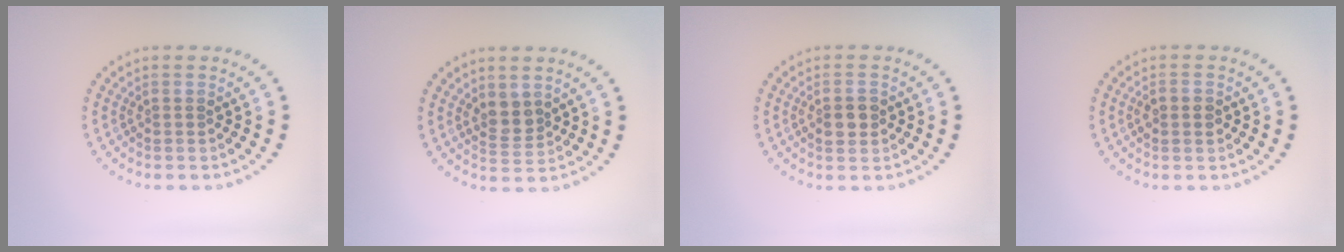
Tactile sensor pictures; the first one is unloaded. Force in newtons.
{"total": 2.0, "press": 1.8, "slide": 0.9}
{"total": 2.4, "press": 2.4, "slide": 0.0}
{"total": 1.5, "press": 1.5, "slide": 0.2}